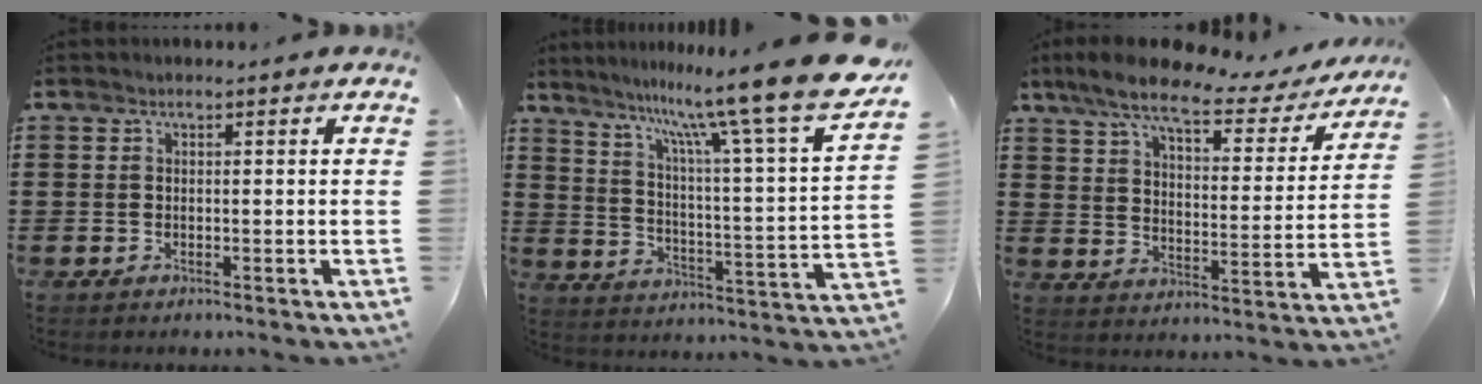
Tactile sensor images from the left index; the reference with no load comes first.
{"total": 13.8, "force": [11.4, -0.9, 7.7], "torque": [-0.153, -0.091, 0.178]}
{"total": 9.1, "force": [7.1, 1.7, 5.4], "torque": [-0.132, -0.028, 0.120]}